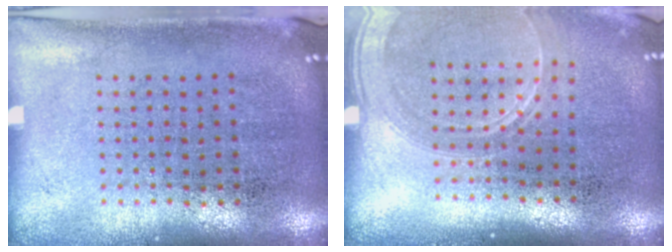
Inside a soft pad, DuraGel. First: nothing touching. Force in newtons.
{"total": 1.7, "press": 1.6, "slide": 0.6}